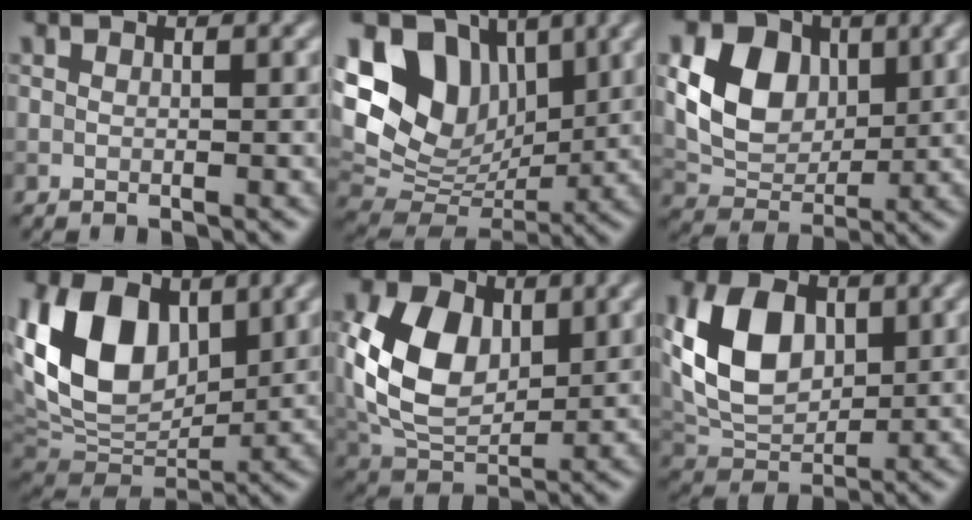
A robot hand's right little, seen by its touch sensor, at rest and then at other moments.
{"total": 11.9, "force": [4.5, 8.8, 6.7], "torque": [-0.135, 0.023, 0.083]}
{"total": 7.6, "force": [1.8, 5.7, 4.7], "torque": [-0.093, -0.002, 0.032]}
{"total": 12.1, "force": [3.1, 8.2, 8.4], "torque": [-0.185, 0.004, 0.052]}
{"total": 9.7, "force": [1.5, 6.6, 6.9], "torque": [-0.157, 0.002, 0.024]}
{"total": 8.4, "force": [1.5, 5.7, 6.0], "torque": [-0.128, 0.003, 0.029]}